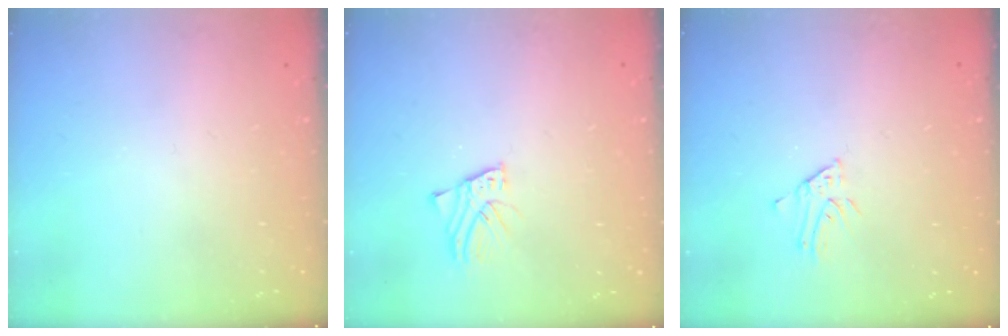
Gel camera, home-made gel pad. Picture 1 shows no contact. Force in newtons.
{"total": 2.7, "press": 2.7, "slide": 0.1}
{"total": 3.6, "press": 3.6, "slide": 0.3}